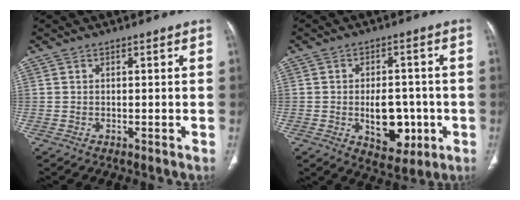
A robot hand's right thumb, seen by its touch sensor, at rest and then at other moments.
{"total": 10.3, "force": [-2.1, 6.4, 7.9], "torque": [-0.081, 0.010, -0.015]}